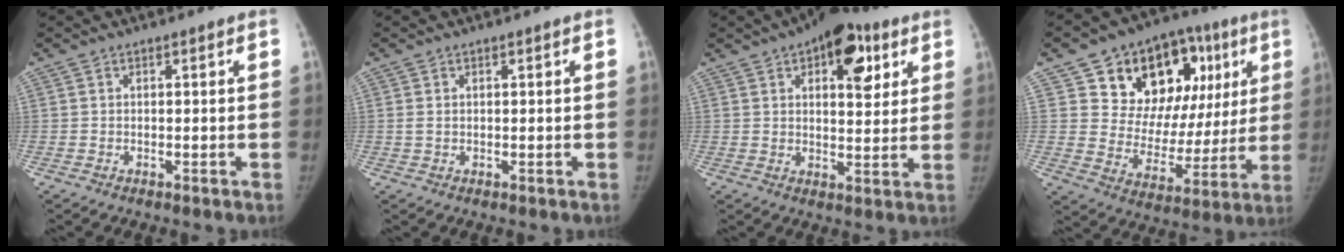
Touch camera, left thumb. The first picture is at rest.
{"total": 1.1, "force": [0.3, 0.7, 0.8], "torque": [-0.021, 0.005, 0.011]}
{"total": 13.9, "force": [6.5, 6.9, 10.2], "torque": [-0.093, -0.014, 0.087]}
{"total": 23.2, "force": [9.3, 15.4, 14.7], "torque": [-0.144, 0.005, 0.146]}